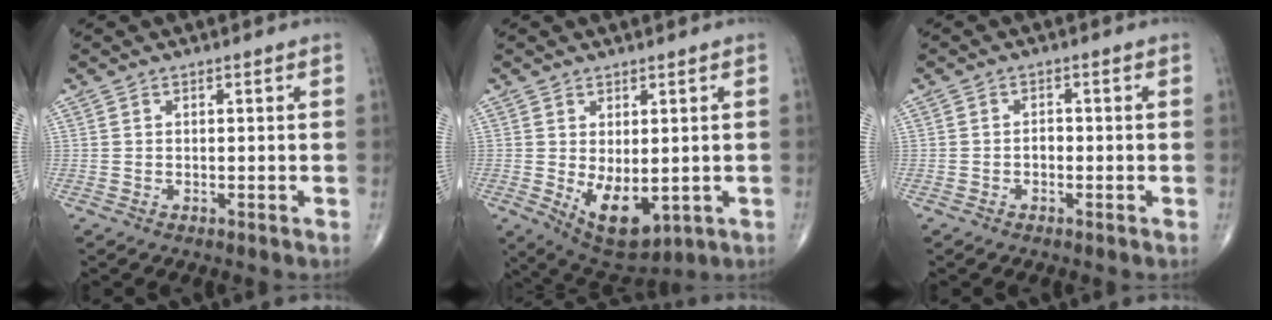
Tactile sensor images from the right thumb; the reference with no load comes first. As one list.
[{"total": 9.3, "force": [-1.2, 4.9, 7.8], "torque": [-0.108, -0.013, 0.003]}, {"total": 1.3, "force": [-0.5, 0.9, 0.8], "torque": [-0.007, 0.004, -0.012]}]